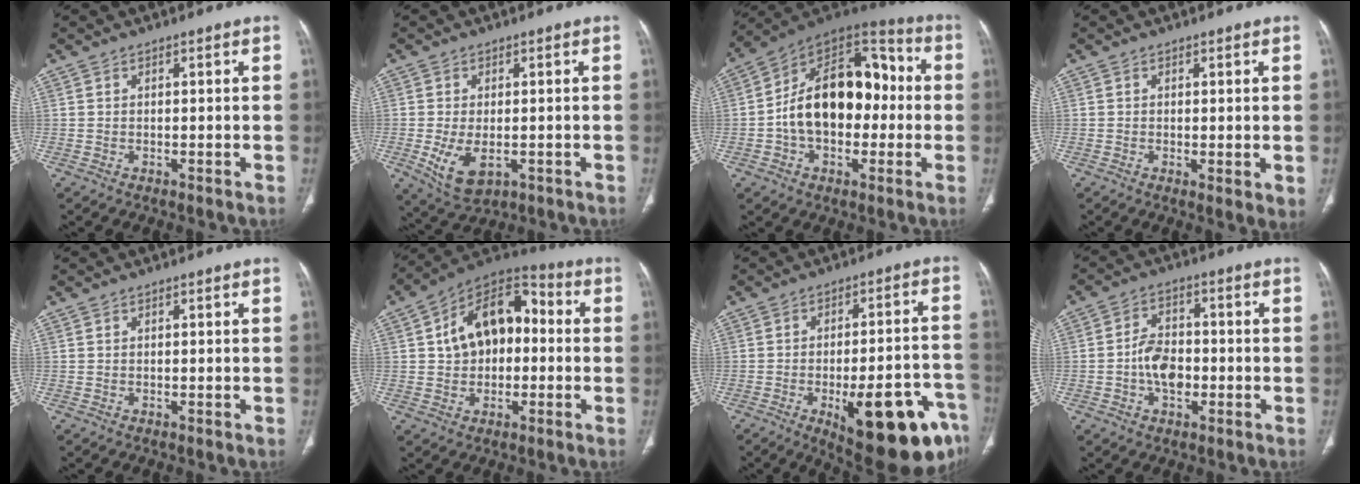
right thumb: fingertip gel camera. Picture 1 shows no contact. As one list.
[{"total": 7.3, "force": [-1.7, 4.1, 5.8], "torque": [-0.111, -0.013, -0.017]}, {"total": 21.4, "force": [-0.8, 13.7, 16.4], "torque": [-0.232, 0.049, -0.016]}, {"total": 3.0, "force": [-0.2, 0.9, 2.9], "torque": [-0.051, -0.013, -0.004]}, {"total": 0.0}, {"total": 16.2, "force": [1.5, 10.8, 11.9], "torque": [-0.151, 0.042, 0.013]}, {"total": 21.8, "force": [-10.2, 7.2, 18.0], "torque": [-0.169, 0.041, -0.125]}, {"total": 7.3, "force": [-1.6, 4.9, 5.2], "torque": [-0.076, 0.019, -0.034]}]